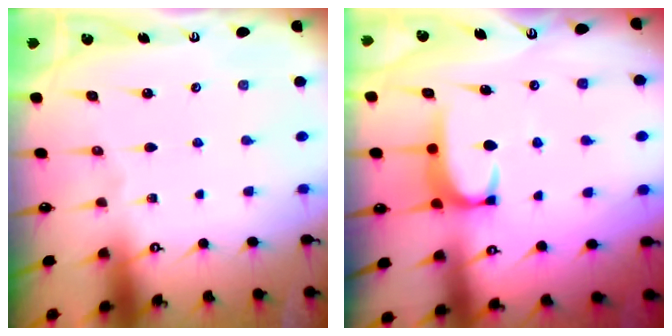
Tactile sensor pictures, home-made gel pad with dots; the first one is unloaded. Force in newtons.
{"total": 2.0, "press": 1.9, "slide": 0.6}